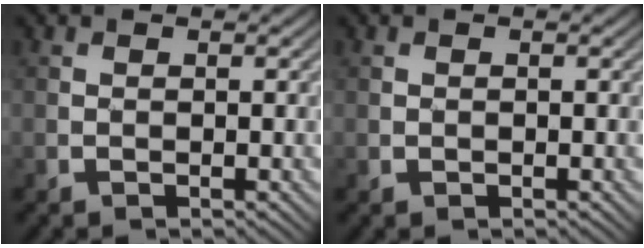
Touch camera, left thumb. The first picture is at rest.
{"total": 0.0}